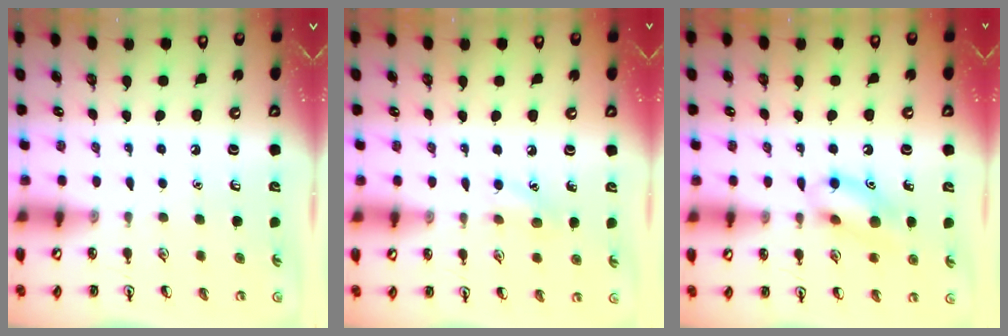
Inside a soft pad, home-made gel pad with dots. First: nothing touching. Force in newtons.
{"total": 7.7, "press": 7.4, "slide": 1.9}
{"total": 10.7, "press": 10.6, "slide": 1.4}